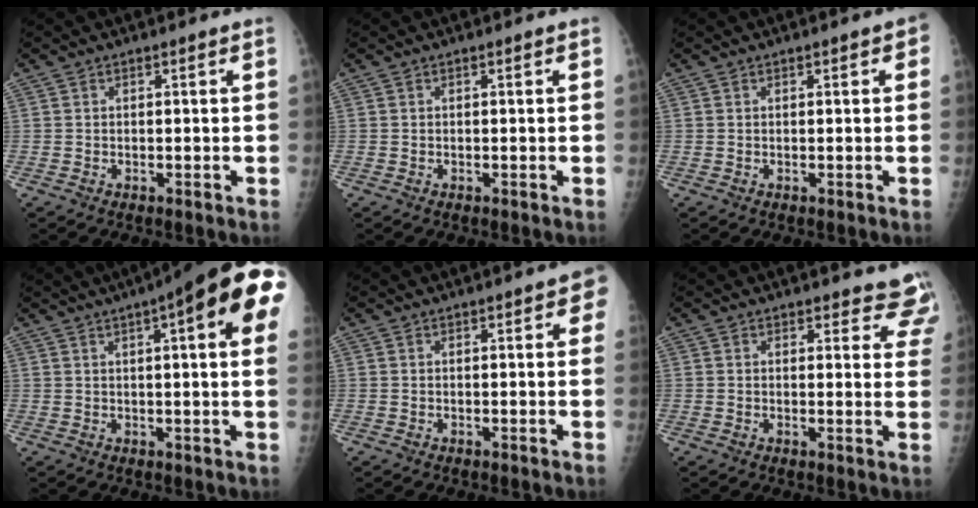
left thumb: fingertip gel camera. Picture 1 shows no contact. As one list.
[{"total": 0.0}, {"total": 2.2, "force": [0.8, 0.8, 1.9], "torque": [-0.018, 0.002, 0.006]}, {"total": 18.6, "force": [7.8, 3.7, 16.5], "torque": [-0.221, 0.009, 0.095]}, {"total": 4.4, "force": [1.8, 1.3, 3.7], "torque": [-0.030, 0.001, 0.015]}, {"total": 8.0, "force": [7.3, 2.8, 1.8], "torque": [0.031, -0.031, 0.060]}]